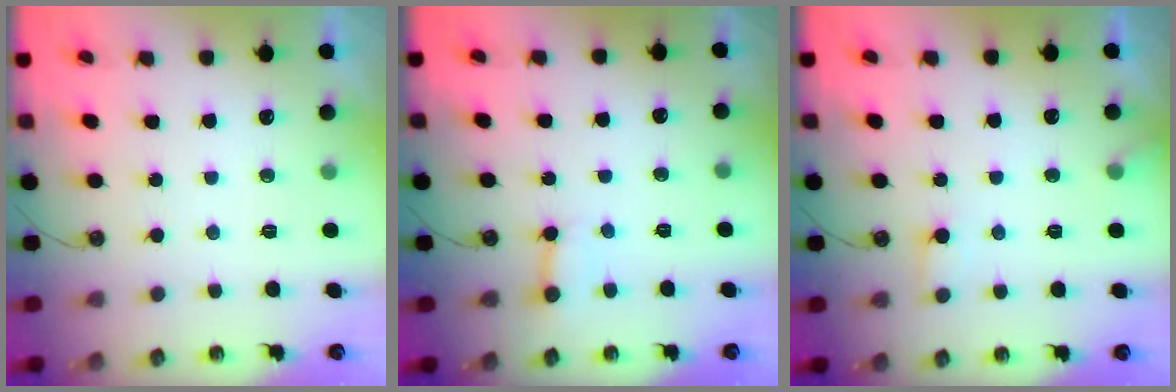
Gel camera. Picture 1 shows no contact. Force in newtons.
{"total": 2.8, "press": 2.7, "slide": 0.4}
{"total": 6.6, "press": 6.6, "slide": 0.3}